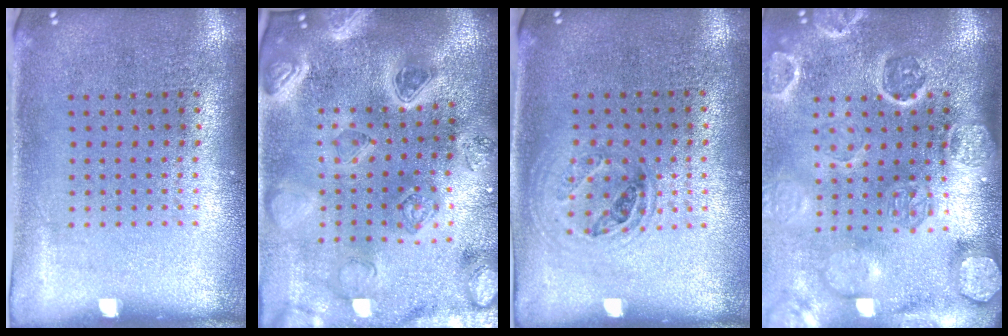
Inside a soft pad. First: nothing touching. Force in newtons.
{"total": 4.0, "press": 3.6, "slide": 1.6}
{"total": 1.0, "press": 0.9, "slide": 0.3}
{"total": 4.1, "press": 3.5, "slide": 2.1}